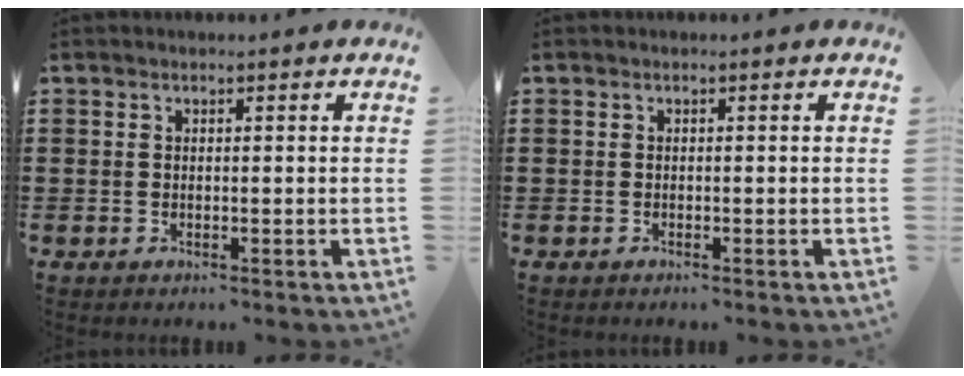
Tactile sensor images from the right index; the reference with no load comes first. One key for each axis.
{"total": 0.0}